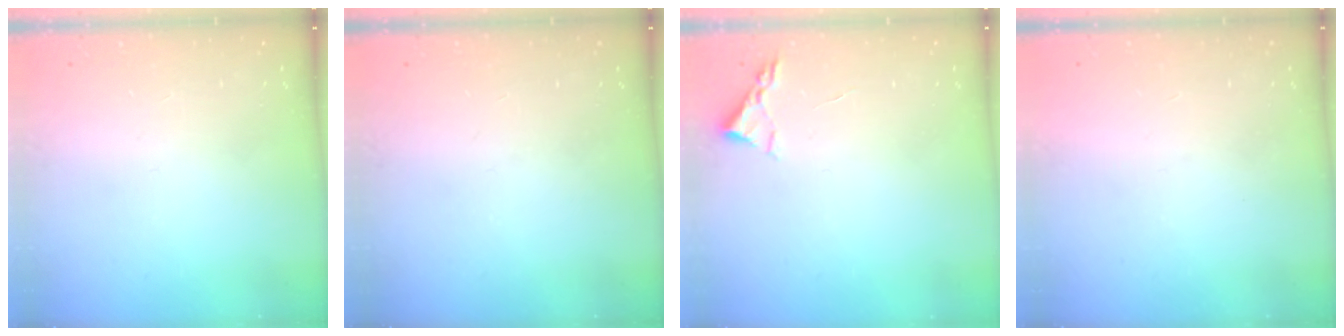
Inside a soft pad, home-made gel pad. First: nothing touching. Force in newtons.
{"total": 0.0}
{"total": 2.4, "press": 2.3, "slide": 0.3}
{"total": 1.5, "press": 1.5, "slide": 0.1}